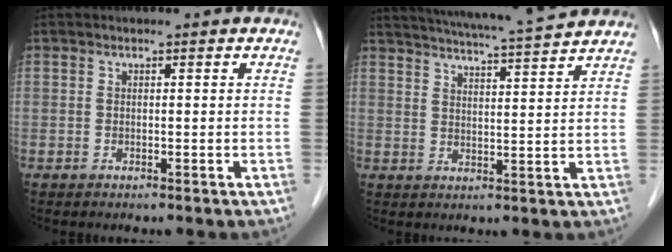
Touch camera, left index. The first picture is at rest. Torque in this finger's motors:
{"motor_torque": [0.52, -0.68, 0.35, 0.07]}